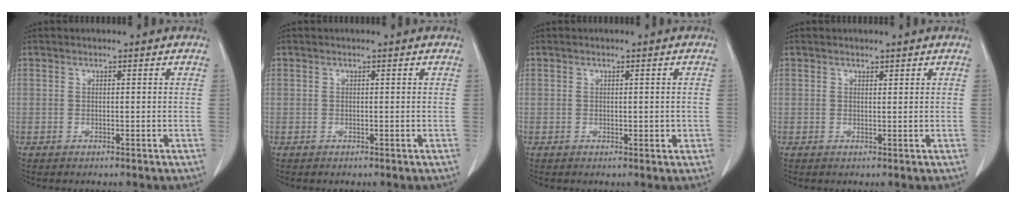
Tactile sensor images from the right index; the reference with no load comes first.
{"total": 0.0}
{"total": 1.6, "force": [0.0, 0.9, 1.3], "torque": [-0.014, 0.002, 0.005]}
{"total": 0.5, "force": [0.5, 0.2, 0.1], "torque": [-0.006, -0.004, 0.008]}